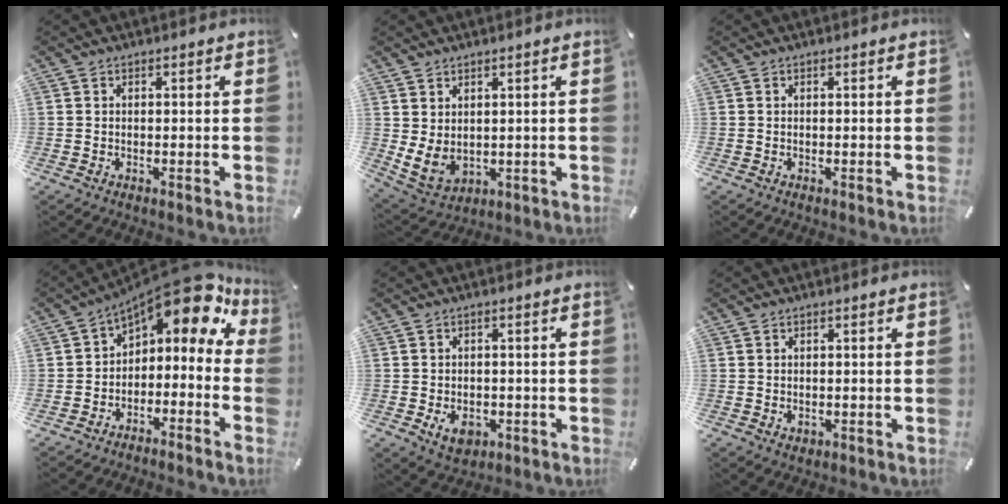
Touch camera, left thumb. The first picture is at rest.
{"total": 5.2, "force": [2.0, 4.1, 2.5], "torque": [-0.065, -0.019, 0.037]}
{"total": 0.0}
{"total": 11.1, "force": [7.1, 5.0, 6.8], "torque": [-0.104, -0.060, 0.118]}
{"total": 5.0, "force": [-1.7, 3.8, 2.8], "torque": [-0.049, -0.005, -0.034]}
{"total": 1.0, "force": [0.1, 0.9, 0.2], "torque": [-0.005, 0.005, 0.000]}